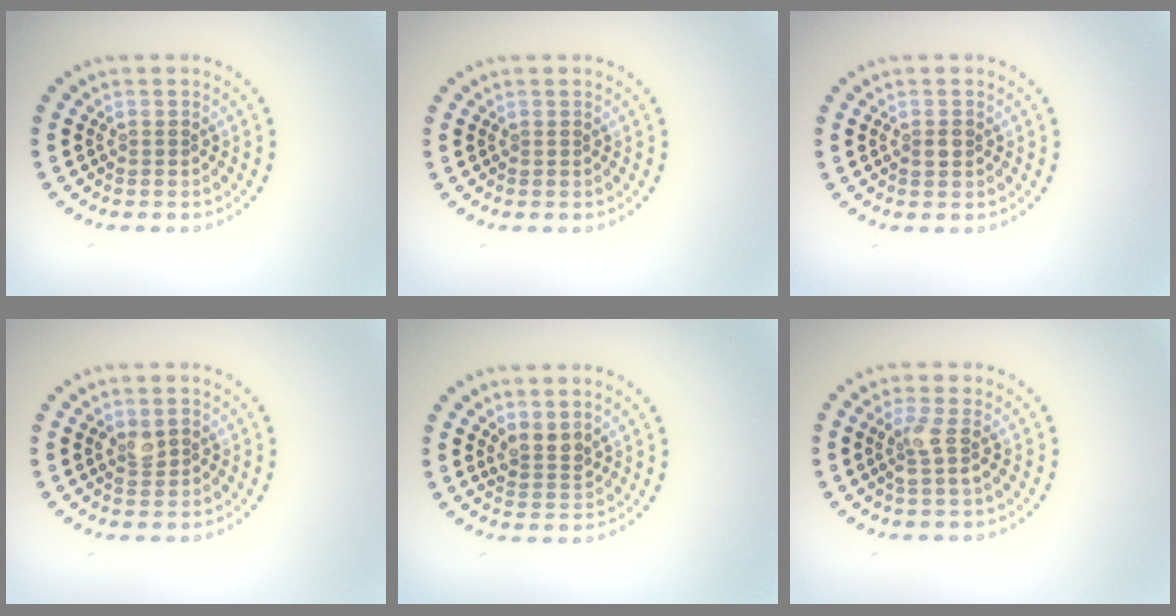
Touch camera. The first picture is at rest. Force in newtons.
{"total": 0.0}
{"total": 1.2, "press": 1.2, "slide": 0.1}
{"total": 1.4, "press": 1.4, "slide": 0.2}
{"total": 2.0, "press": 1.6, "slide": 1.2}
{"total": 2.0, "press": 1.6, "slide": 1.2}